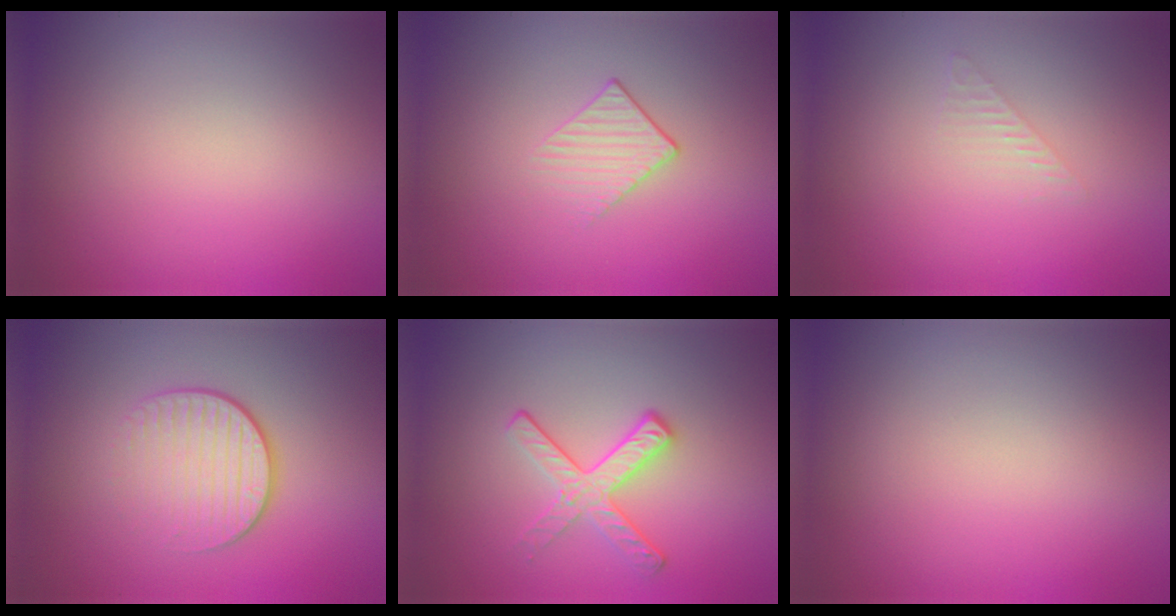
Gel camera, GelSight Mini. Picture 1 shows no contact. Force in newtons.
{"total": 1.5, "press": 0.9, "slide": 1.2}
{"total": 1.0, "press": 1.0, "slide": 0.0}
{"total": 4.1, "press": 2.6, "slide": 3.2}
{"total": 2.9, "press": 2.6, "slide": 1.4}
{"total": 0.0}